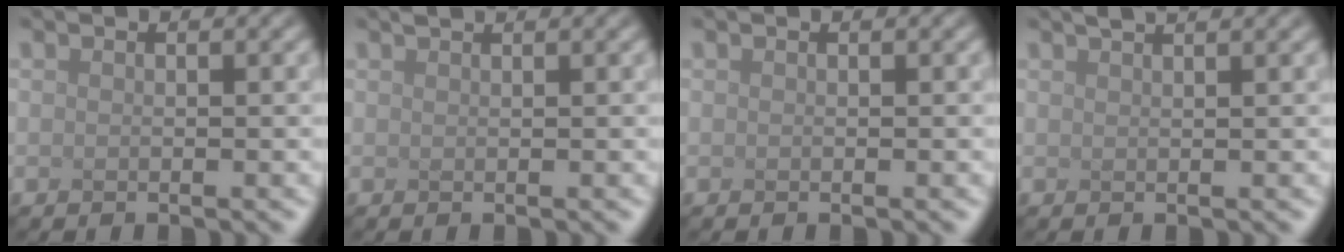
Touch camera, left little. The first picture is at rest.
{"total": 1.2, "force": [1.0, 0.3, 0.6], "torque": [-0.002, 0.004, -0.002]}
{"total": 0.0}
{"total": 3.4, "force": [2.4, 1.2, 2.0], "torque": [-0.006, 0.026, 0.001]}